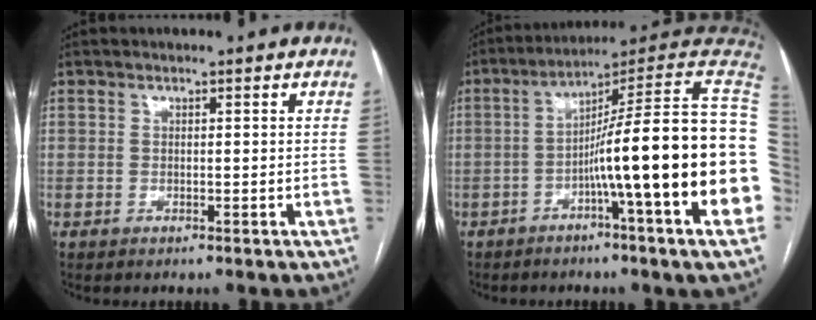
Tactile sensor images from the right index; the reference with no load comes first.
{"total": 22.7, "force": [-2.8, -1.3, 22.5], "torque": [-0.226, 0.022, -0.061]}